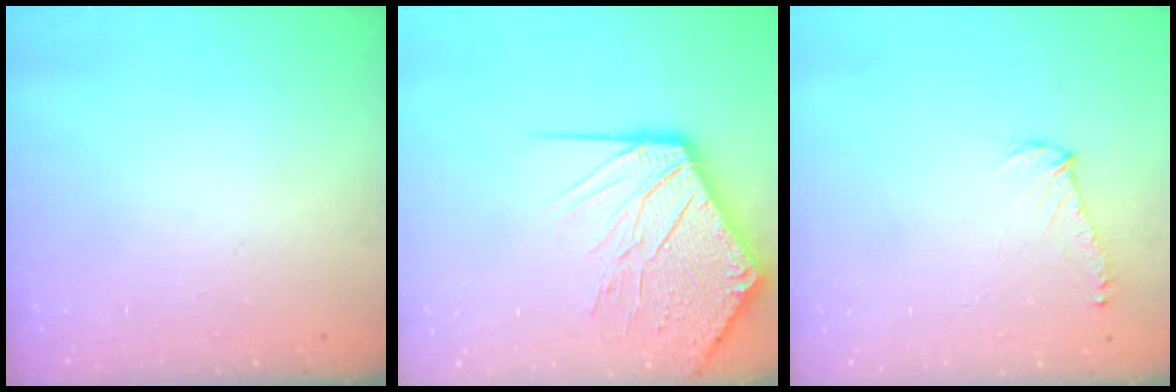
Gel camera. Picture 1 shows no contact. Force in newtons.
{"total": 18.3, "press": 18.2, "slide": 2.4}
{"total": 7.3, "press": 7.2, "slide": 0.7}